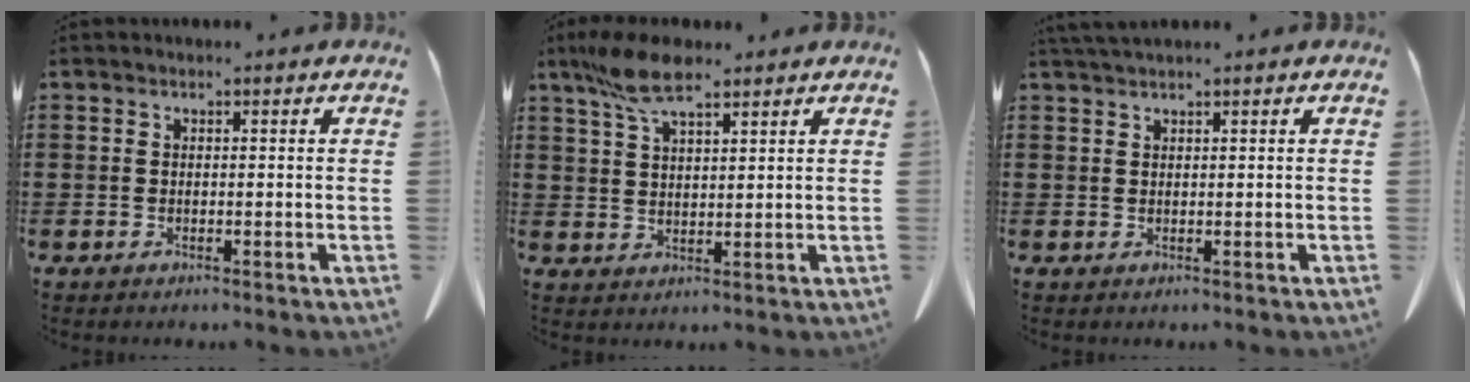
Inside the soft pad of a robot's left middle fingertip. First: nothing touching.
{"total": 7.5, "force": [4.9, 2.2, 5.2], "torque": [-0.120, -0.003, 0.089]}
{"total": 1.4, "force": [1.2, -0.1, 0.7], "torque": [-0.017, -0.003, 0.025]}